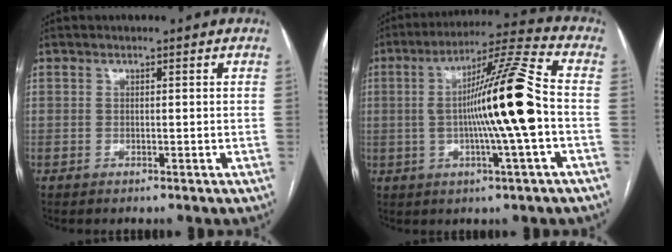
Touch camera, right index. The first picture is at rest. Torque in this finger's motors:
{"motor_torque": [1.59, -0.55, 1.05, 0.21]}